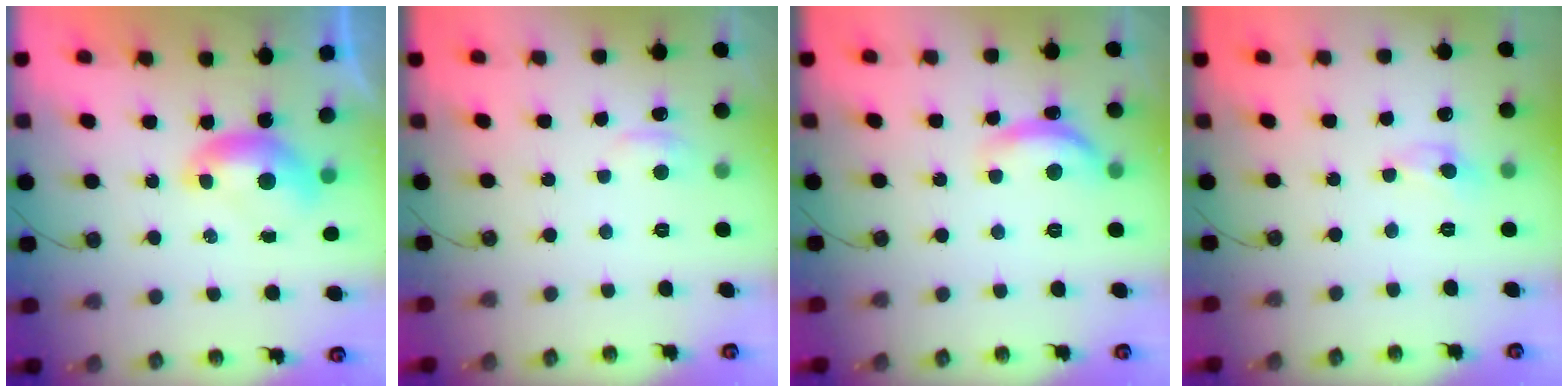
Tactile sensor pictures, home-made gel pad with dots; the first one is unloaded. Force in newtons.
{"total": 2.1, "press": 2.0, "slide": 0.6}
{"total": 5.3, "press": 5.3, "slide": 0.6}
{"total": 0.0}